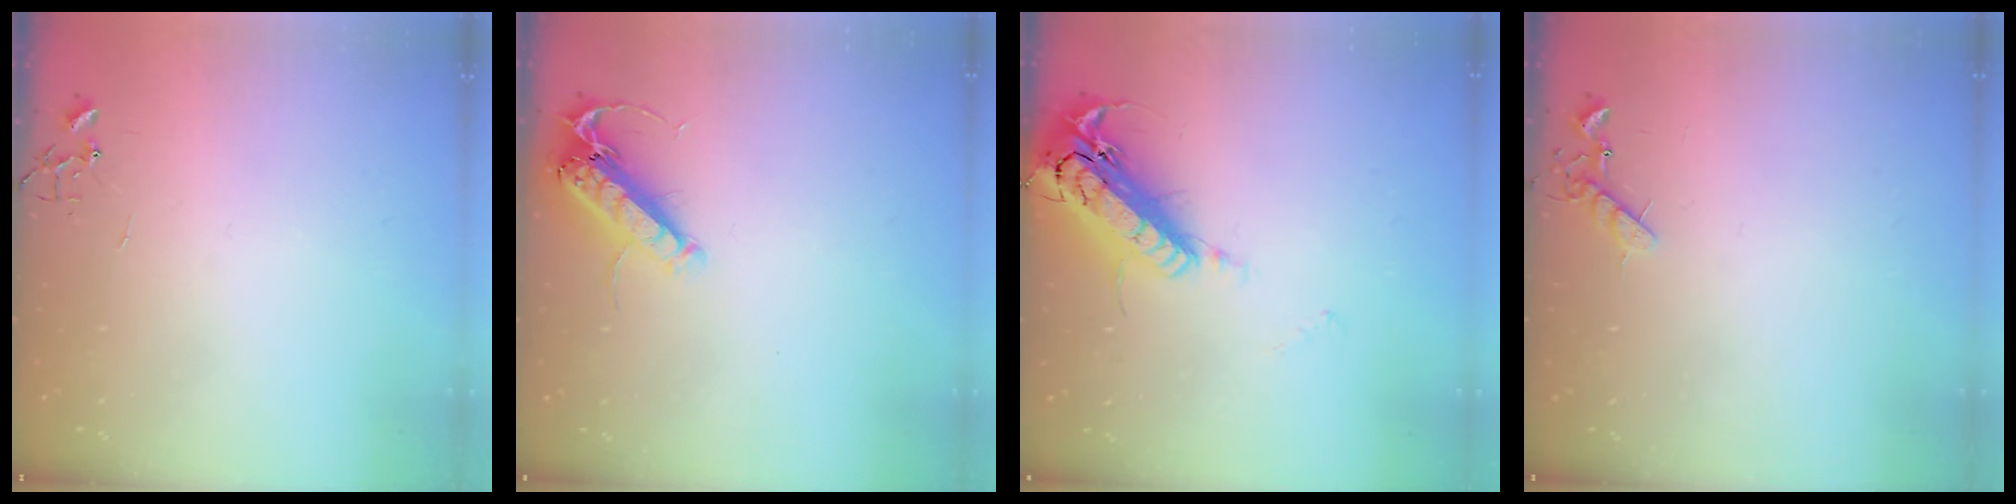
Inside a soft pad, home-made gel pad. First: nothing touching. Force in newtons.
{"total": 14.4, "press": 14.2, "slide": 2.0}
{"total": 21.3, "press": 20.9, "slide": 4.0}
{"total": 6.3, "press": 6.2, "slide": 0.9}